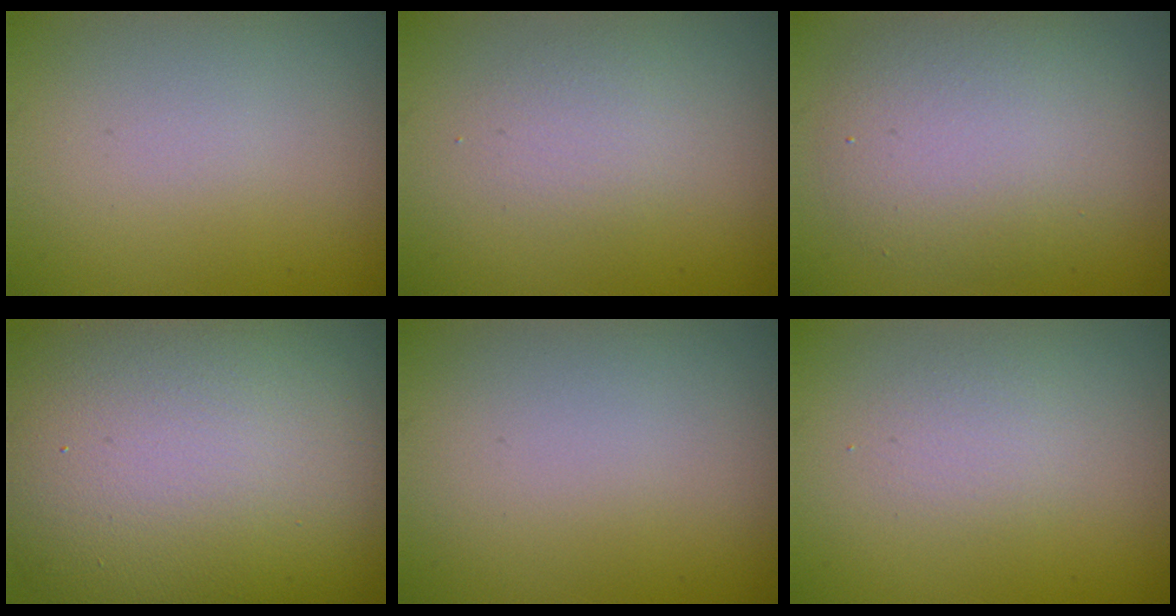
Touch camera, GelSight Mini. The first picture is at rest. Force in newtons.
{"total": 1.7, "press": 1.7, "slide": 0.2}
{"total": 5.6, "press": 5.6, "slide": 0.5}
{"total": 19.0, "press": 19.0, "slide": 1.0}
{"total": 0.0}
{"total": 1.4, "press": 1.4, "slide": 0.0}